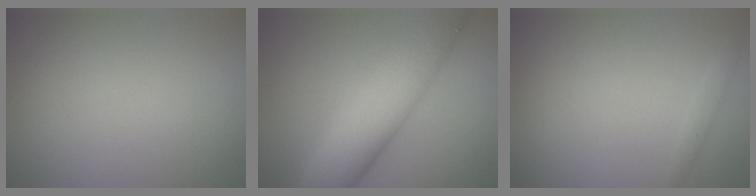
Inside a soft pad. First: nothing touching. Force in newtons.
{"total": 9.6, "press": 9.6, "slide": 0.3}
{"total": 0.8, "press": 0.8, "slide": 0.1}